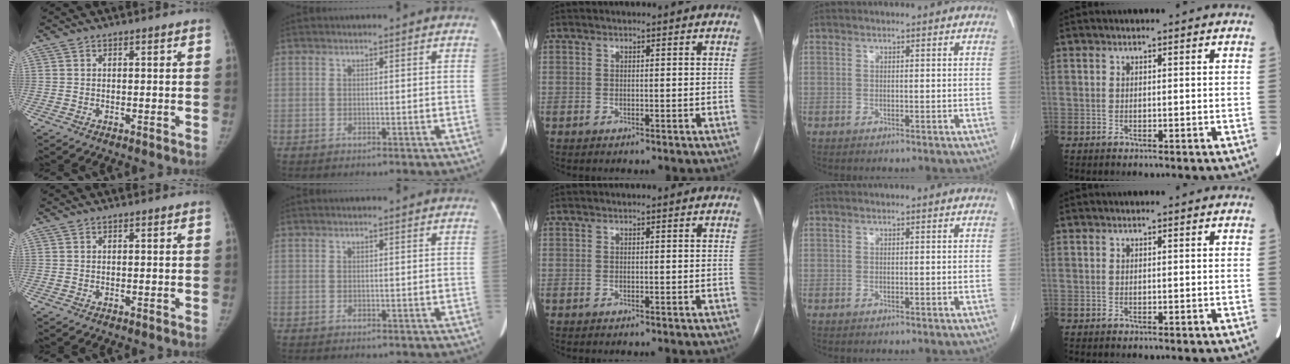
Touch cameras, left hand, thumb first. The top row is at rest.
{}